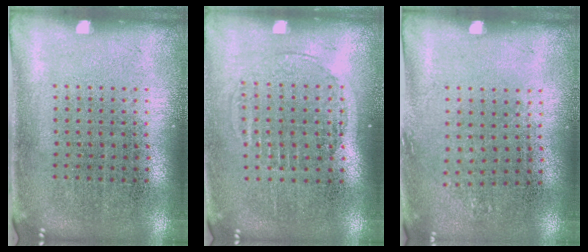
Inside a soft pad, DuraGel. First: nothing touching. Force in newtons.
{"total": 1.5, "press": 1.3, "slide": 0.7}
{"total": 0.8, "press": 0.7, "slide": 0.4}